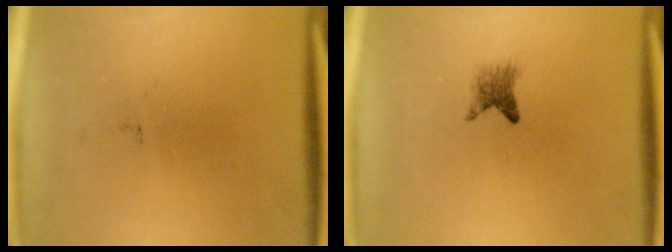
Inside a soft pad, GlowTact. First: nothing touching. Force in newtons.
{"total": 2.0}